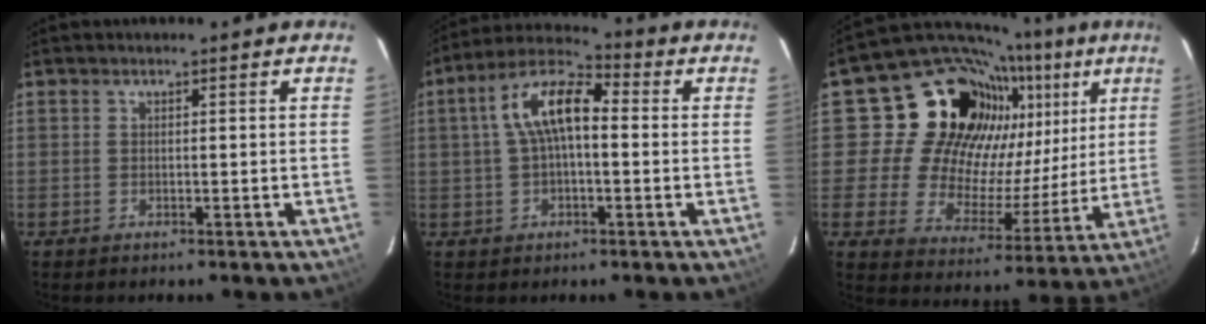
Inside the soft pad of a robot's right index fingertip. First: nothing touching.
{"total": 10.4, "force": [0.9, 4.7, 9.2], "torque": [-0.179, 0.032, 0.009]}
{"total": 26.1, "force": [13.0, 18.7, 12.7], "torque": [-0.233, 0.022, 0.221]}